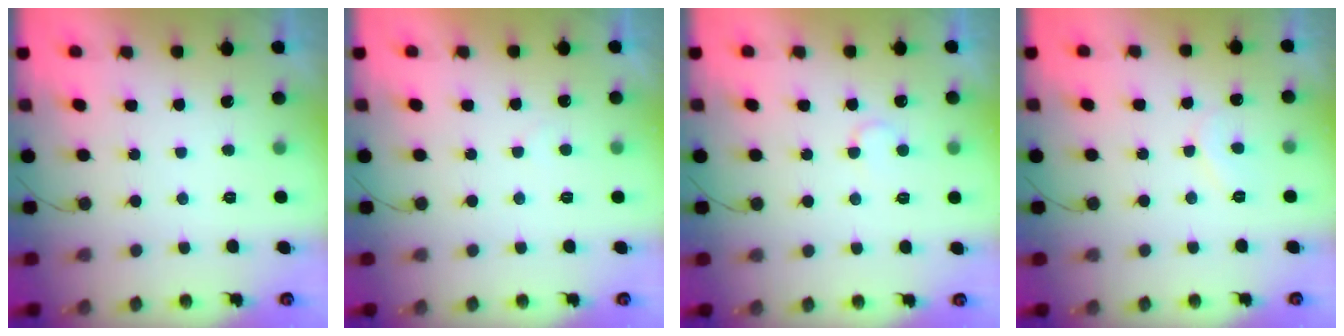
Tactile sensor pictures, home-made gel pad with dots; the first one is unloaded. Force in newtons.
{"total": 4.1, "press": 4.1, "slide": 0.2}
{"total": 3.7, "press": 3.7, "slide": 0.5}
{"total": 5.7, "press": 5.7, "slide": 0.8}